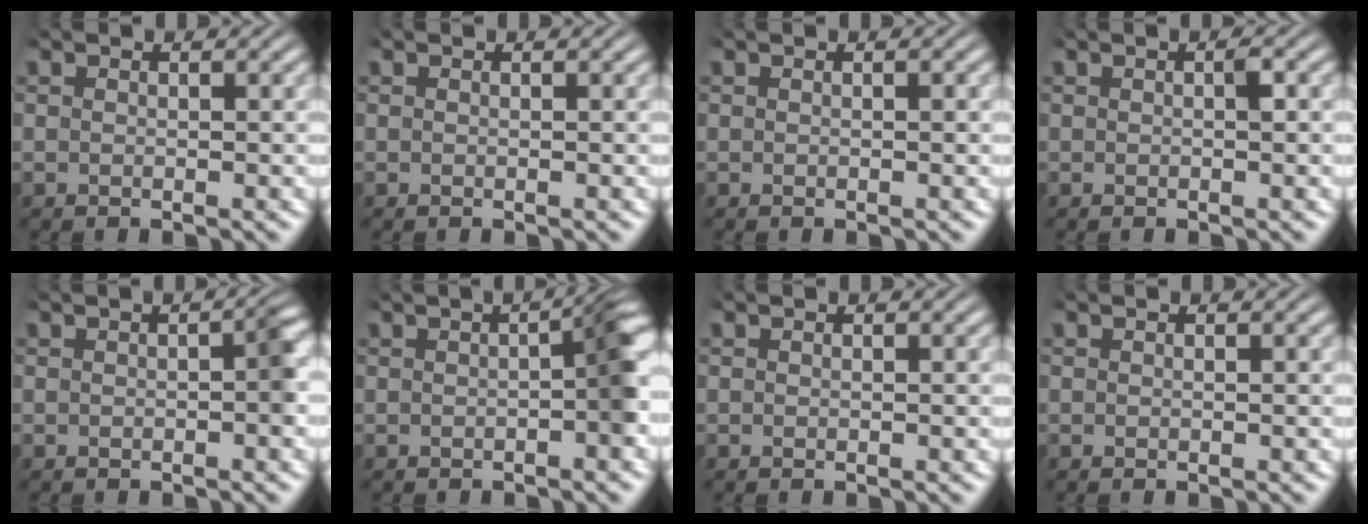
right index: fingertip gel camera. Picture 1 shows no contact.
{"total": 0.0}
{"total": 0.0}
{"total": 0.6, "force": [0.0, 0.0, 0.6], "torque": [-0.007, 0.004, -0.001]}
{"total": 1.7, "force": [-0.3, 0.2, 1.6], "torque": [-0.018, 0.008, -0.008]}
{"total": 4.4, "force": [0.1, 1.4, 4.2], "torque": [-0.039, 0.022, -0.008]}
{"total": 0.0}
{"total": 0.0}